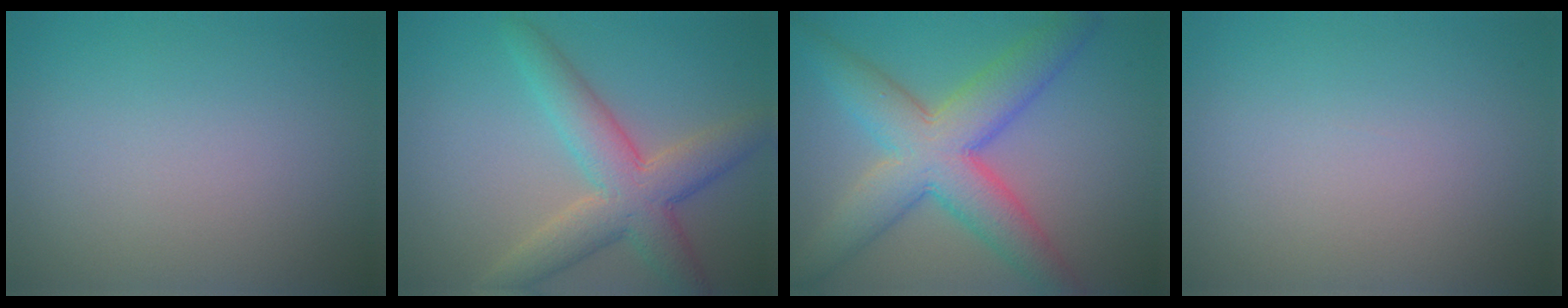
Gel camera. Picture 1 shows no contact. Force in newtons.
{"total": 6.2, "press": 6.2, "slide": 0.2}
{"total": 8.4, "press": 8.4, "slide": 0.5}
{"total": 0.0}